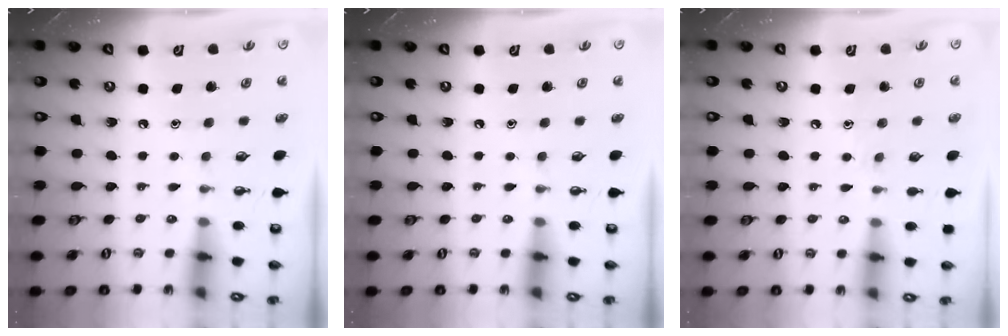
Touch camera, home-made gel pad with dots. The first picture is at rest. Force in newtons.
{"total": 0.0}
{"total": 6.2, "press": 6.2, "slide": 0.7}